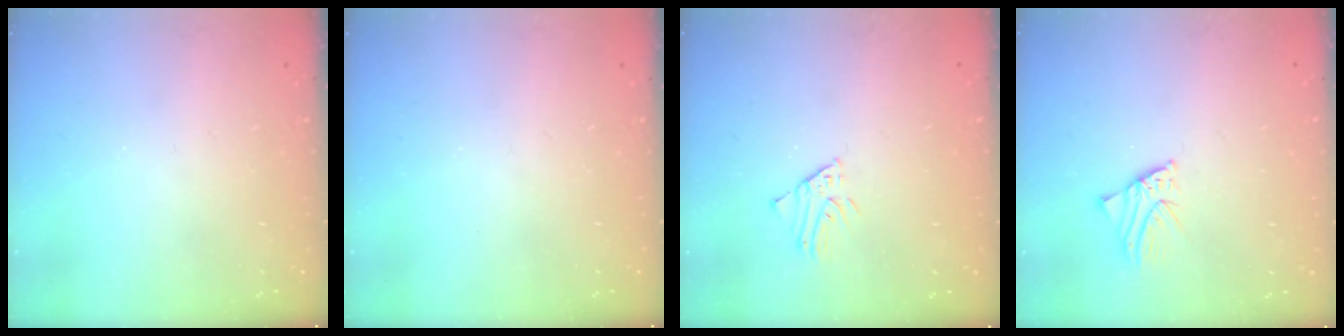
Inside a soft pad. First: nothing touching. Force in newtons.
{"total": 0.0}
{"total": 1.3, "press": 1.3, "slide": 0.1}
{"total": 1.5, "press": 1.5, "slide": 0.0}